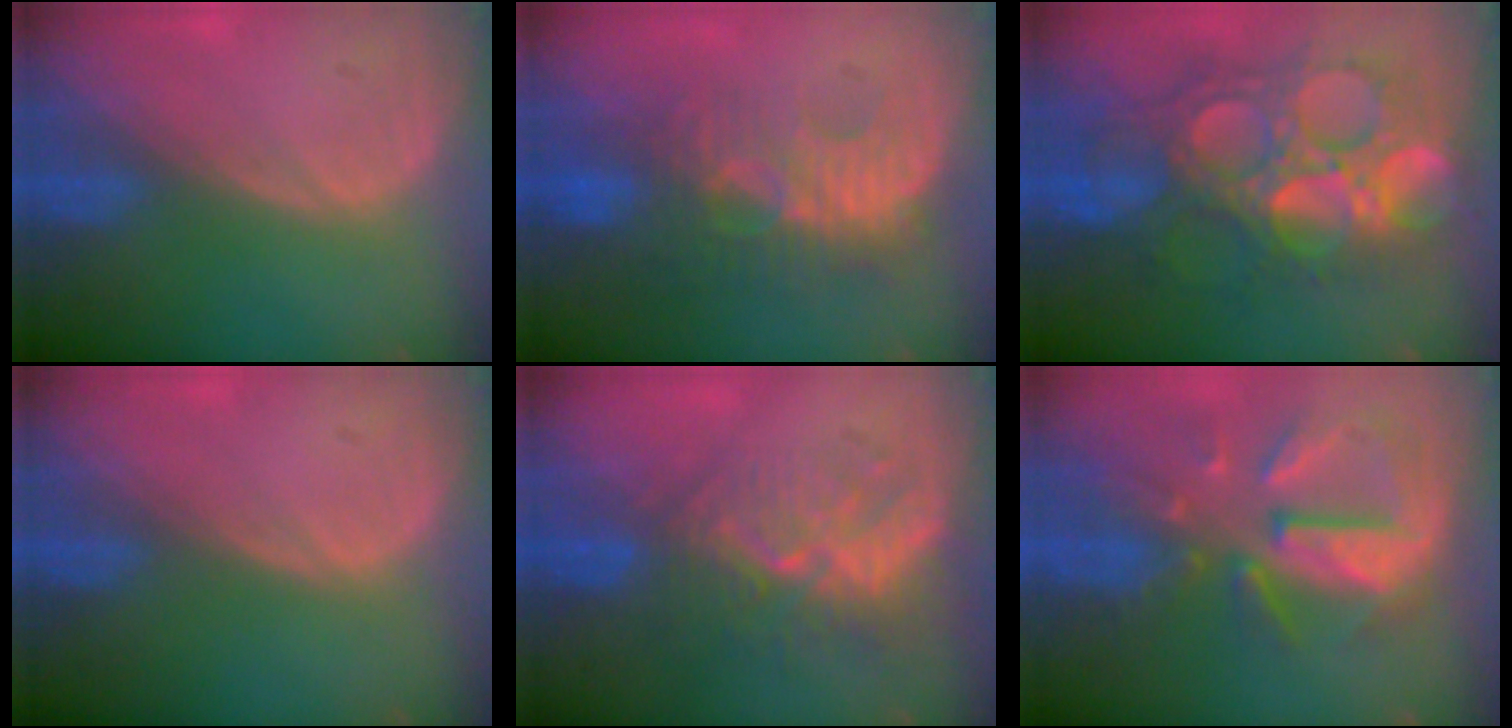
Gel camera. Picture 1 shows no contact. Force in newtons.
{"total": 9.4, "press": 8.8, "slide": 3.2}
{"total": 13.4, "press": 13.3, "slide": 1.5}
{"total": 0.0}
{"total": 9.6, "press": 8.5, "slide": 4.4}
{"total": 10.3, "press": 9.3, "slide": 4.5}